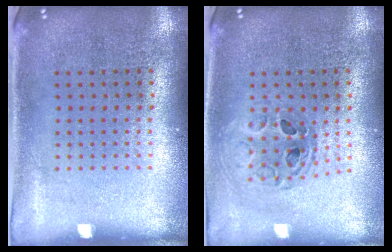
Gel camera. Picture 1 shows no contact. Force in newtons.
{"total": 0.7, "press": 0.7, "slide": 0.1}